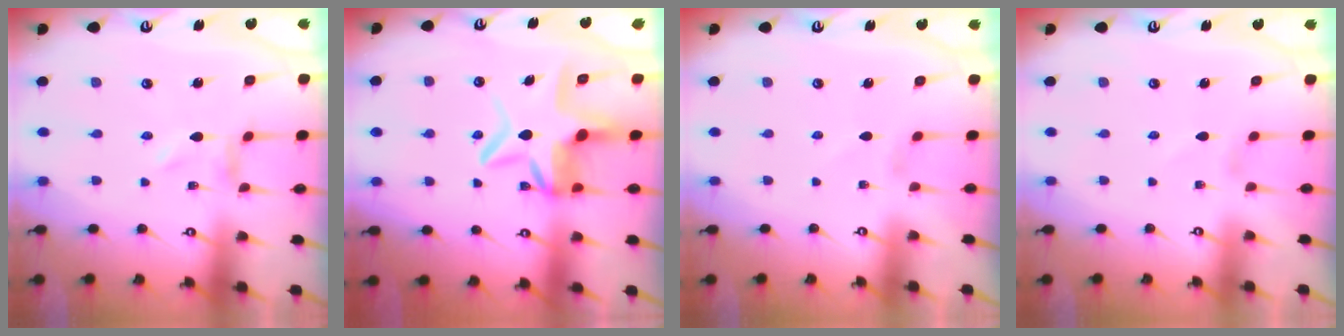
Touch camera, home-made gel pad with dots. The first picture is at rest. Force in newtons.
{"total": 9.0, "press": 8.7, "slide": 2.5}
{"total": 0.0}
{"total": 0.8, "press": 0.8, "slide": 0.2}